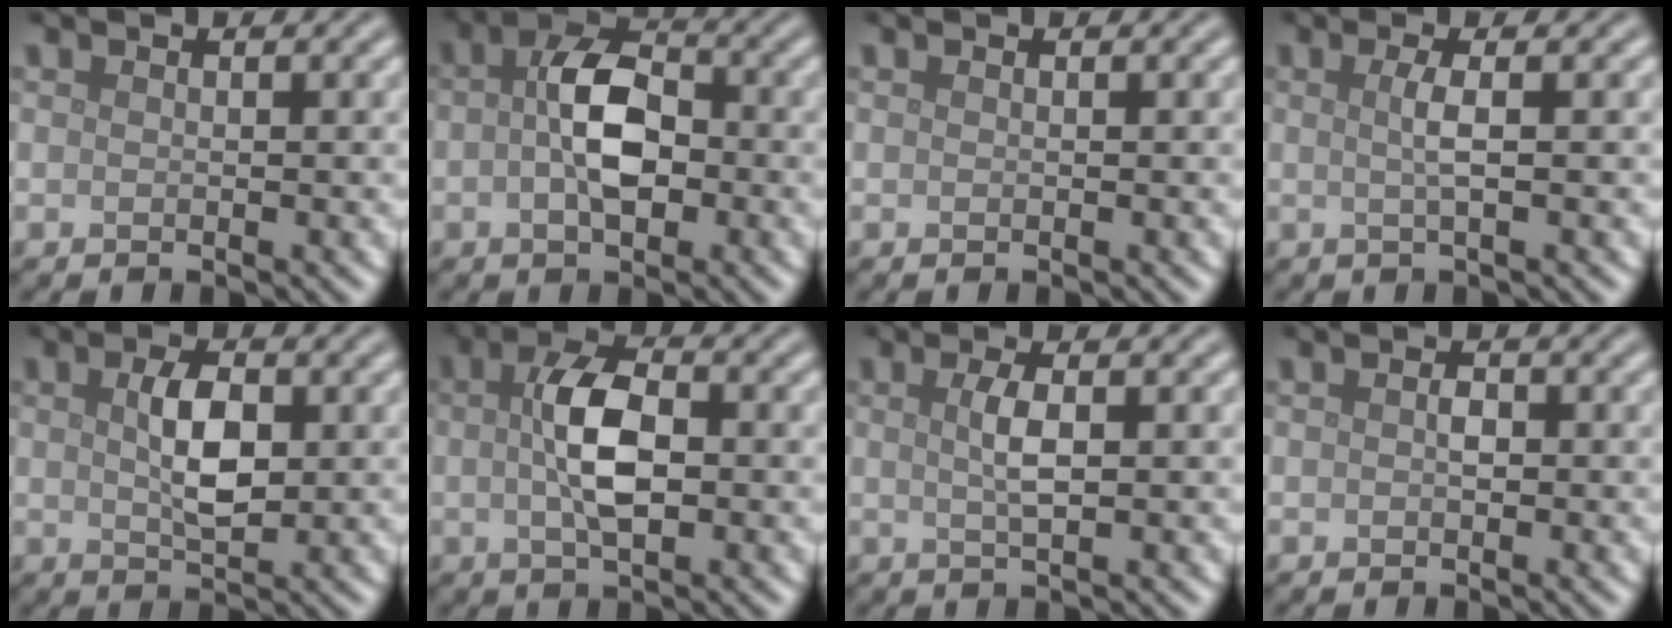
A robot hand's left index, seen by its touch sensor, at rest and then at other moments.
{"total": 5.5, "force": [-0.2, 2.9, 4.6], "torque": [-0.083, 0.007, -0.009]}
{"total": 0.0}
{"total": 1.9, "force": [0.1, 0.4, 1.9], "torque": [-0.036, 0.003, -0.003]}
{"total": 3.9, "force": [0.6, 1.8, 3.4], "torque": [-0.073, 0.000, 0.013]}
{"total": 5.2, "force": [0.2, 2.1, 4.7], "torque": [-0.092, 0.008, 0.000]}
{"total": 2.2, "force": [0.4, 0.5, 2.1], "torque": [-0.043, 0.004, 0.007]}
{"total": 1.0, "force": [0.0, 0.6, 0.8], "torque": [-0.014, 0.001, -0.002]}